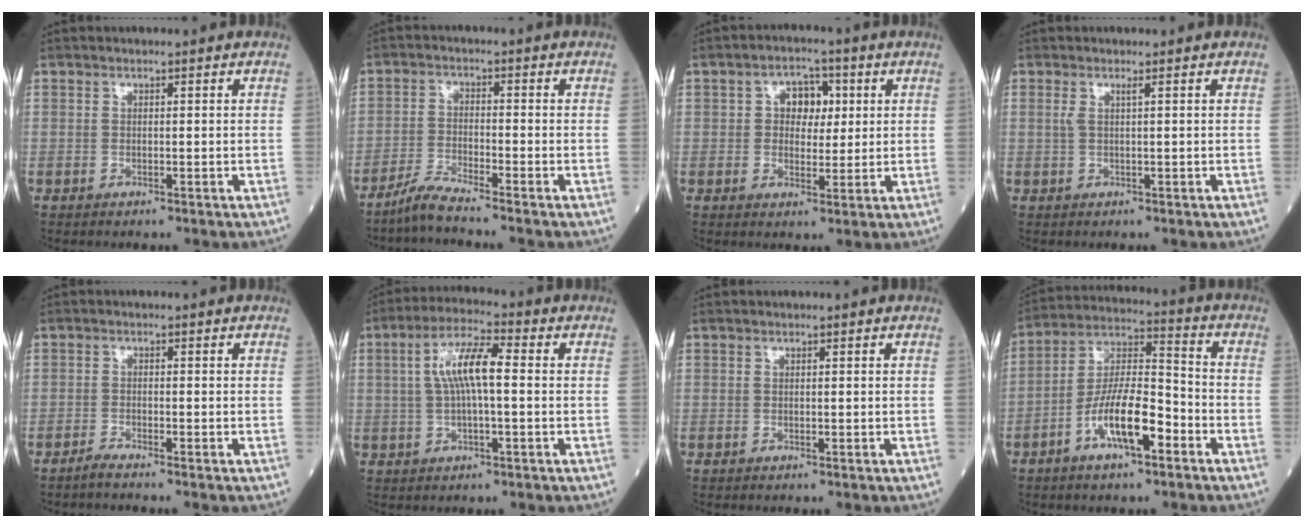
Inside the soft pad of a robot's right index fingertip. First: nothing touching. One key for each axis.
{"total": 4.3, "fx": -3.8, "fy": -1.1, "fz": 1.5, "tx": -0.037, "ty": -0.021, "tz": -0.083}
{"total": 5.2, "fx": 1.1, "fy": 3.5, "fz": 3.7, "tx": -0.052, "ty": 0.016, "tz": 0.018}
{"total": 1.2, "fx": 0.4, "fy": -0.1, "fz": 1.1, "tx": -0.032, "ty": 0.007, "tz": 0.009}
{"total": 1.7, "fx": -1.6, "fy": -0.5, "fz": 0.5, "tx": -0.018, "ty": -0.004, "tz": -0.034}
{"total": 7.9, "fx": 0.8, "fy": 1.6, "fz": 7.7, "tx": -0.152, "ty": 0.022, "tz": 0.012}
{"total": 0.0}
{"total": 11.3, "fx": -5.1, "fy": 3.0, "fz": 9.7, "tx": -0.188, "ty": 0.009, "tz": -0.095}